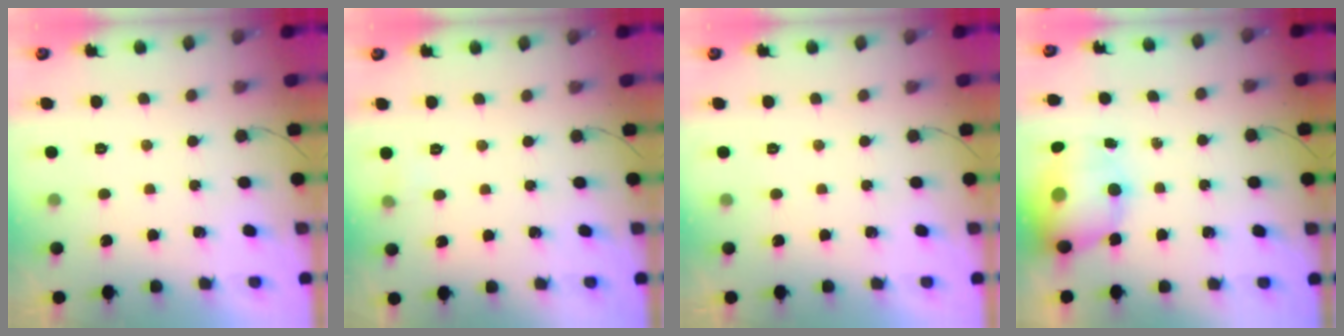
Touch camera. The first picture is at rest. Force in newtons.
{"total": 7.0, "press": 2.6, "slide": 6.5}
{"total": 0.0}
{"total": 11.1, "press": 10.8, "slide": 2.6}